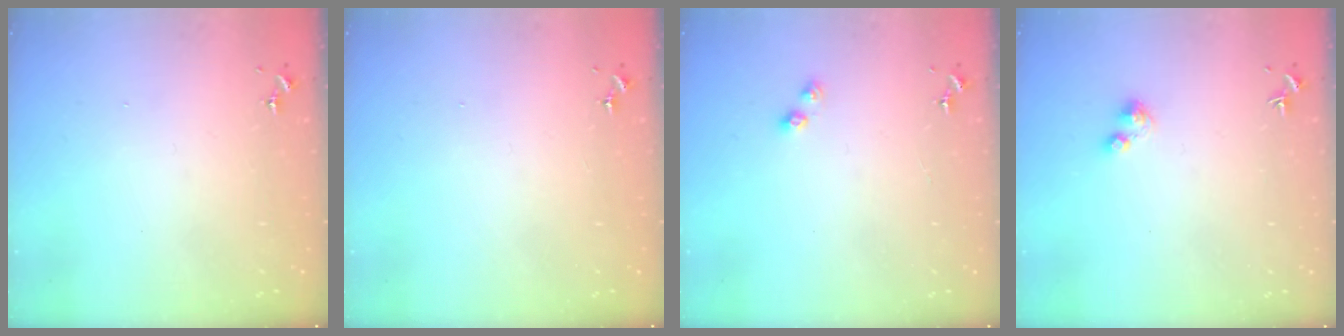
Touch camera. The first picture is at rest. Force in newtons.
{"total": 0.0}
{"total": 3.5, "press": 3.5, "slide": 0.7}
{"total": 2.7, "press": 2.7, "slide": 0.4}